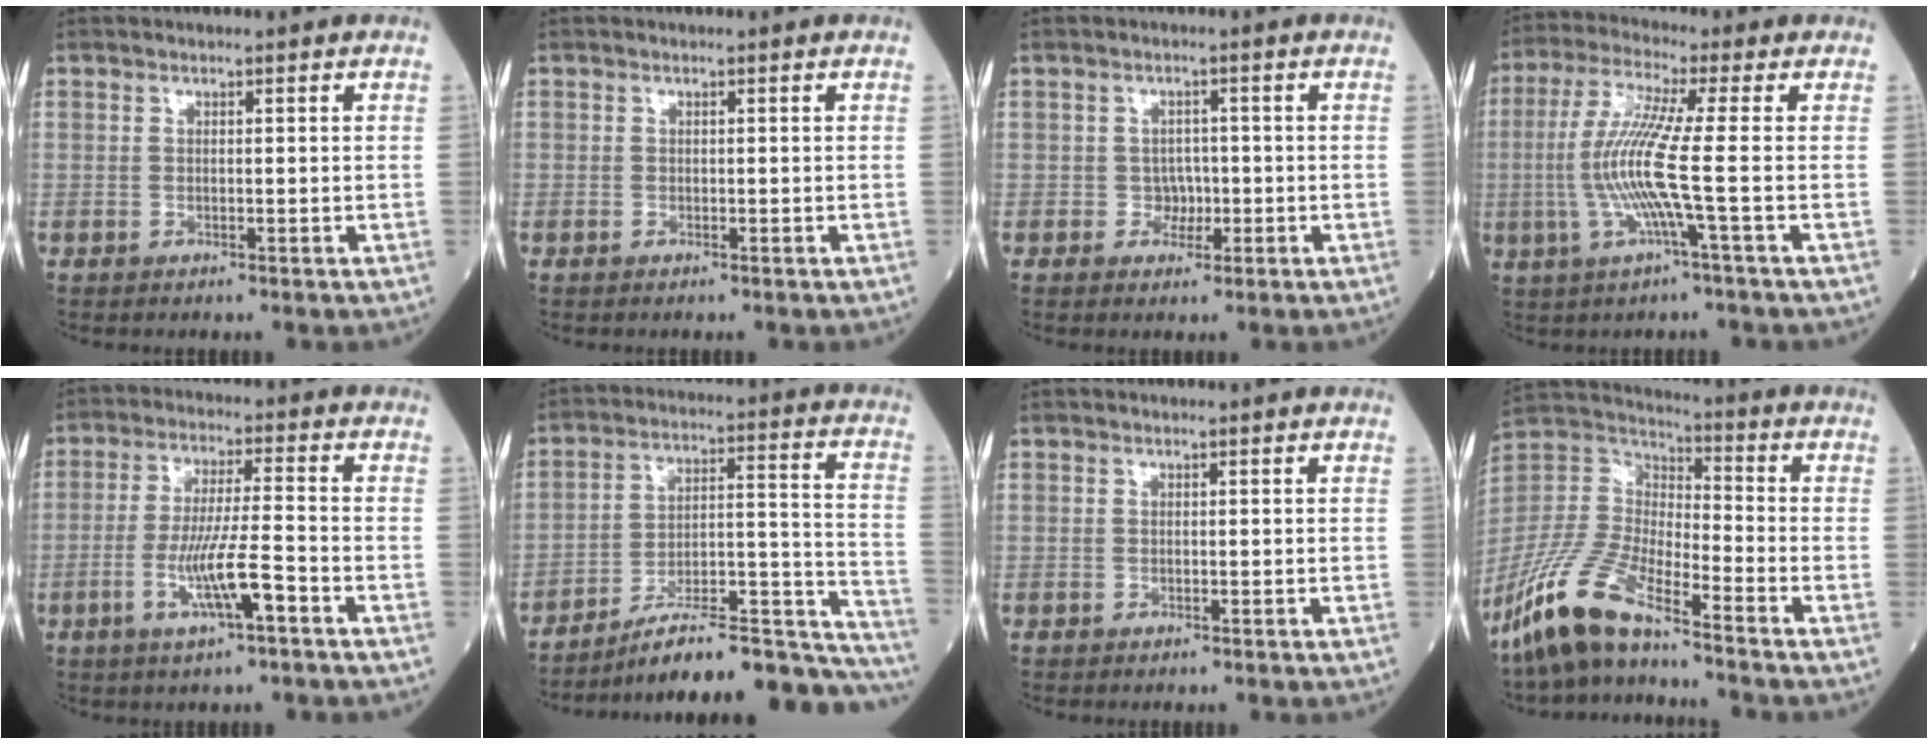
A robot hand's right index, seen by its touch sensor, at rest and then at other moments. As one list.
[{"total": 0.0}, {"total": 2.2, "force": [-0.6, 1.9, 0.9], "torque": [-0.007, 0.006, -0.009]}, {"total": 9.6, "force": [-1.4, -1.4, 9.4], "torque": [-0.203, -0.002, -0.033]}, {"total": 8.6, "force": [-3.7, 0.4, 7.8], "torque": [-0.151, -0.007, -0.066]}, {"total": 24.2, "force": [-21.7, 2.7, 10.4], "torque": [-0.077, 0.038, -0.314]}, {"total": 0.0}, {"total": 13.5, "force": [-10.3, 2.3, 8.4], "torque": [-0.191, -0.008, -0.203]}]